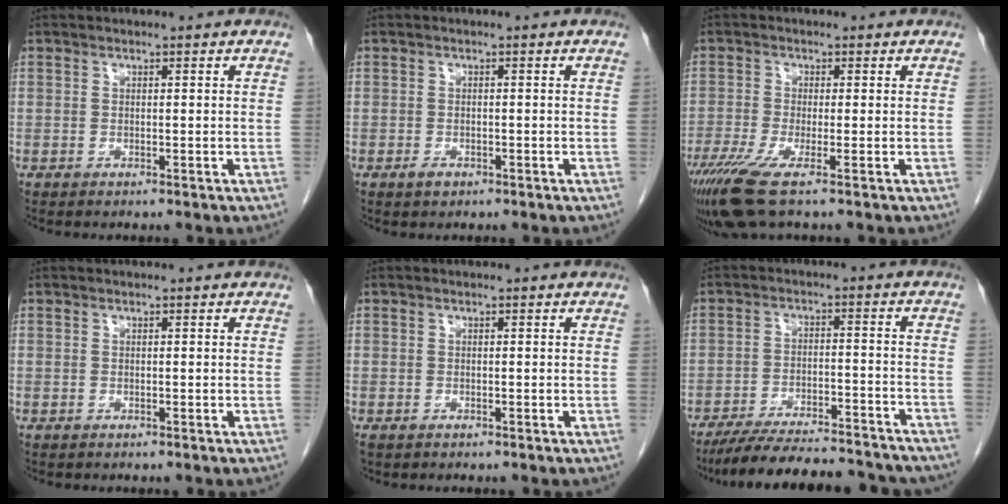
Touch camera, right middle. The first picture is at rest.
{"total": 1.3, "force": [-0.8, 0.7, 0.8], "torque": [-0.015, 0.000, -0.010]}
{"total": 6.7, "force": [-4.1, 0.4, 5.3], "torque": [-0.102, -0.021, -0.078]}
{"total": 0.0}
{"total": 0.6, "force": [-0.5, 0.3, 0.3], "torque": [-0.011, -0.001, -0.005]}
{"total": 20.9, "force": [-18.8, 3.5, 8.3], "torque": [-0.120, -0.009, -0.262]}